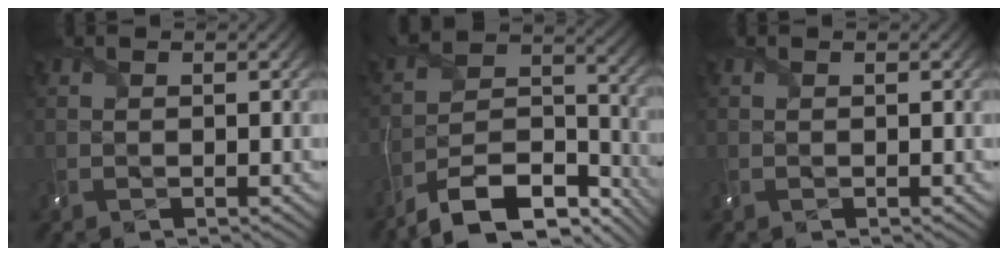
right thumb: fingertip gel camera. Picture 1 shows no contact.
{"total": 13.7, "force": [-12.0, 3.6, 5.5], "torque": [-0.094, -0.004, -0.209]}
{"total": 0.0}